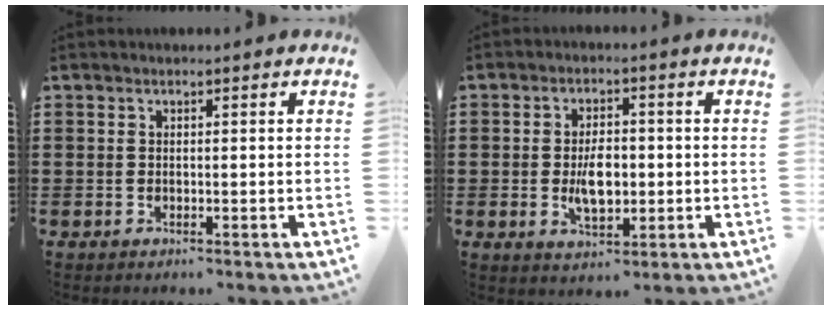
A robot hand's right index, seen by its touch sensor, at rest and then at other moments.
{"total": 5.8, "force": [-0.7, 3.1, 4.9], "torque": [-0.088, 0.000, -0.015]}